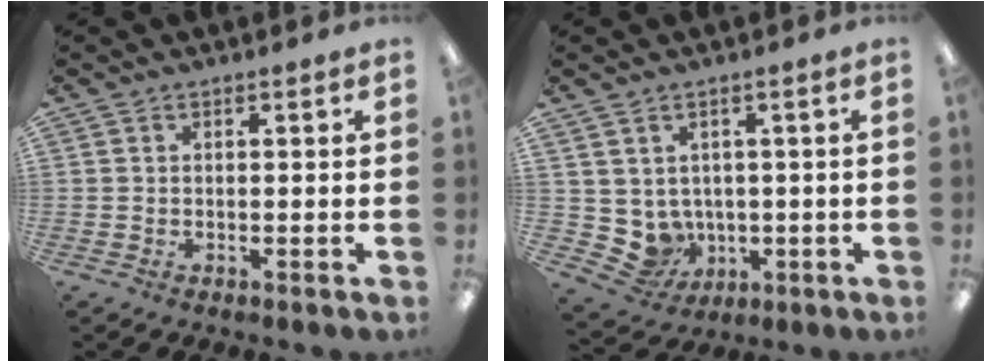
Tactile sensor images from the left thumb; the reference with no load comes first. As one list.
[{"total": 5.5, "force": [1.1, 5.2, 1.1], "torque": [-0.043, -0.018, 0.030]}]